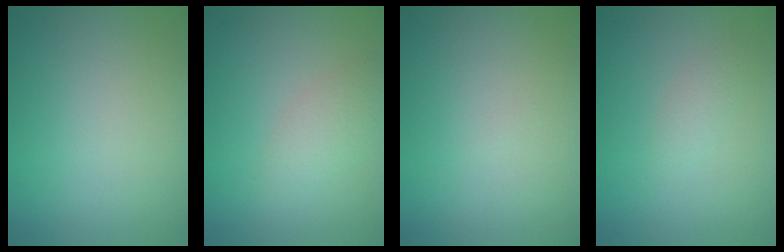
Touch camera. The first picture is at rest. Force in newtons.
{"total": 2.3, "press": 2.3, "slide": 0.0}
{"total": 0.0}
{"total": 1.1, "press": 1.1, "slide": 0.0}